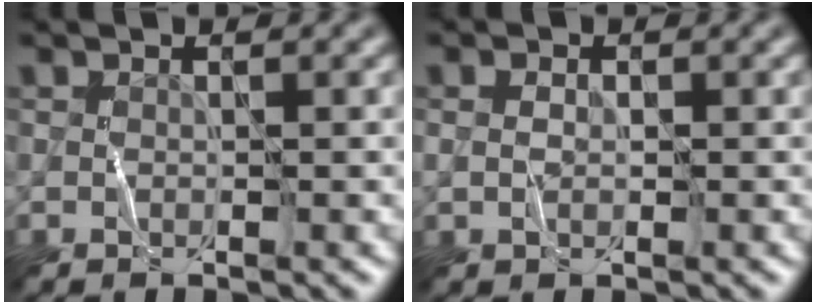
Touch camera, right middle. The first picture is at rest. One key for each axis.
{"total": 1.1, "fx": 0.0, "fy": 0.8, "fz": 0.9, "tx": -0.016, "ty": 0.002, "tz": -0.001}